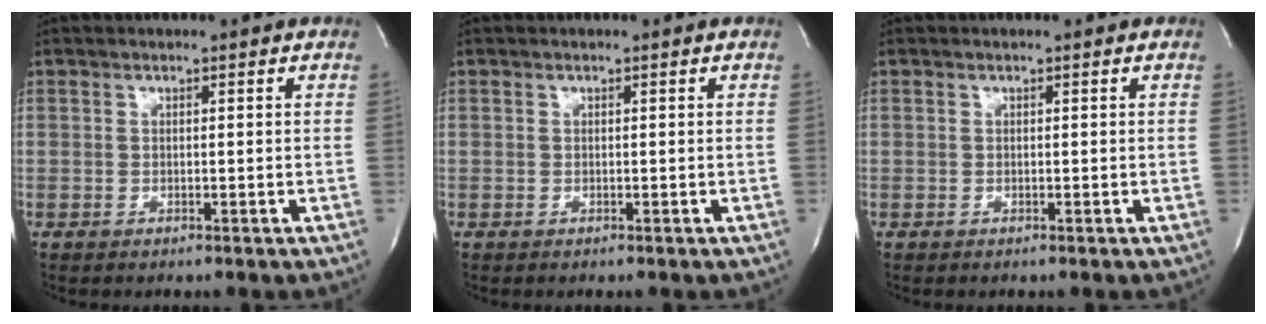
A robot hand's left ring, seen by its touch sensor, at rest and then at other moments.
{"total": 0.0}
{"total": 0.0}